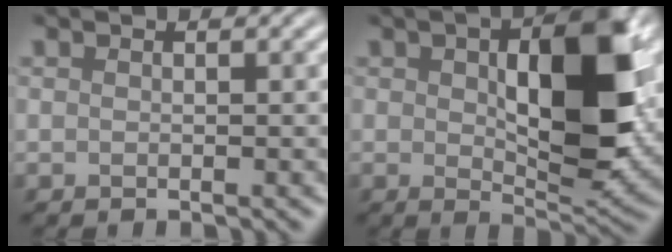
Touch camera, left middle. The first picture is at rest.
{"total": 8.6, "force": [0.5, 3.2, 8.0], "torque": [-0.128, 0.000, 0.032]}